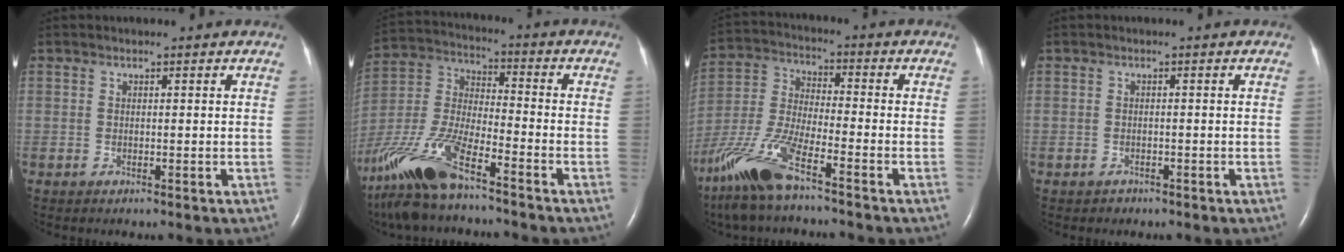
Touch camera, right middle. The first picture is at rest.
{"total": 16.7, "force": [-12.1, 3.6, 11.0], "torque": [-0.263, -0.027, -0.231]}
{"total": 13.2, "force": [-9.0, 2.1, 9.3], "torque": [-0.213, -0.023, -0.175]}
{"total": 1.0, "force": [-0.7, 0.7, -0.1], "torque": [-0.005, 0.002, -0.011]}